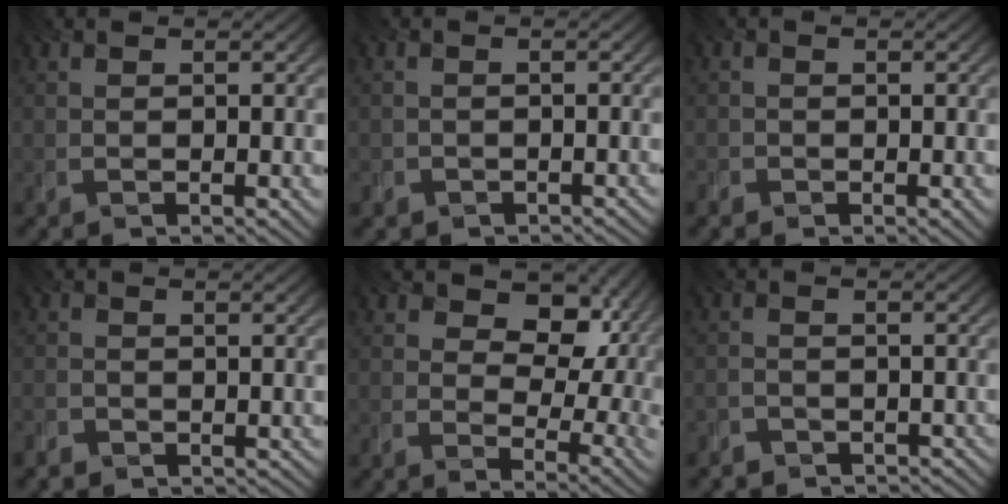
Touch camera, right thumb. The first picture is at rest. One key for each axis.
{"total": 1.8, "fx": -1.3, "fy": 1.2, "fz": -0.2, "tx": 0.012, "ty": -0.005, "tz": -0.022}
{"total": 1.2, "fx": -0.9, "fy": 0.9, "fz": 0.0, "tx": 0.003, "ty": -0.004, "tz": -0.021}
{"total": 2.7, "fx": -2.5, "fy": 1.0, "fz": 0.3, "tx": -0.001, "ty": -0.008, "tz": -0.053}
{"total": 13.0, "fx": 5.1, "fy": 8.0, "fz": 9.0, "tx": -0.114, "ty": 0.003, "tz": 0.085}
{"total": 4.8, "fx": -4.4, "fy": 1.8, "fz": 0.7, "tx": -0.008, "ty": -0.001, "tz": -0.073}